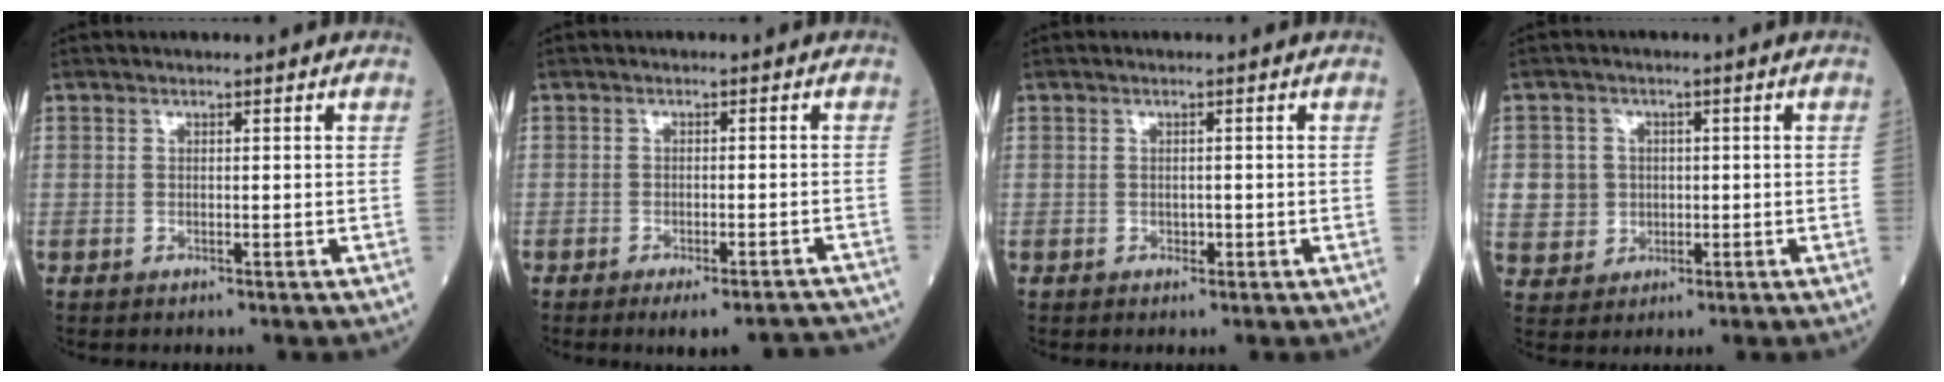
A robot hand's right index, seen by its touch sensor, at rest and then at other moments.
{"total": 8.7, "force": [-7.9, 1.5, 3.3], "torque": [-0.025, 0.008, -0.095]}
{"total": 0.5, "force": [-0.3, 0.2, 0.4], "torque": [-0.007, 0.001, -0.004]}
{"total": 4.7, "force": [0.1, 4.7, 0.8], "torque": [-0.013, 0.012, 0.008]}